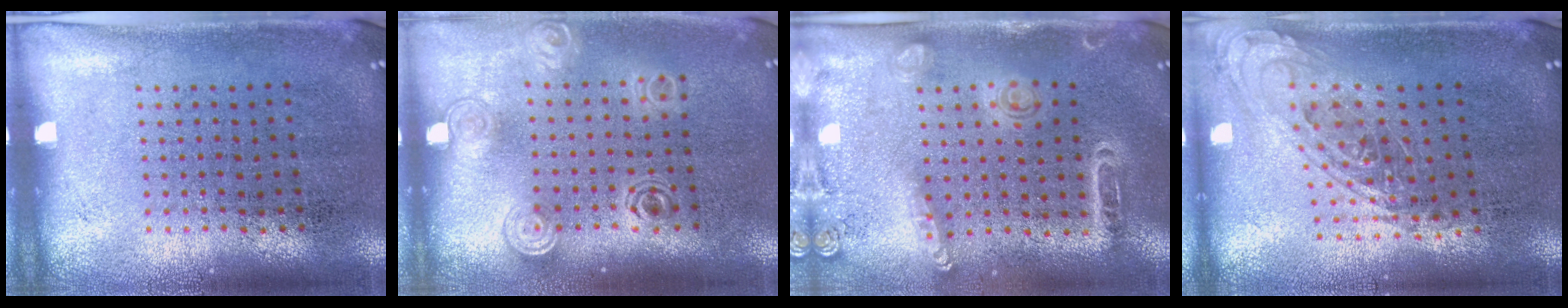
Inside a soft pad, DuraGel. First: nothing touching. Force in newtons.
{"total": 1.5, "press": 1.3, "slide": 0.9}
{"total": 1.6, "press": 1.5, "slide": 0.4}
{"total": 1.0, "press": 1.0, "slide": 0.3}